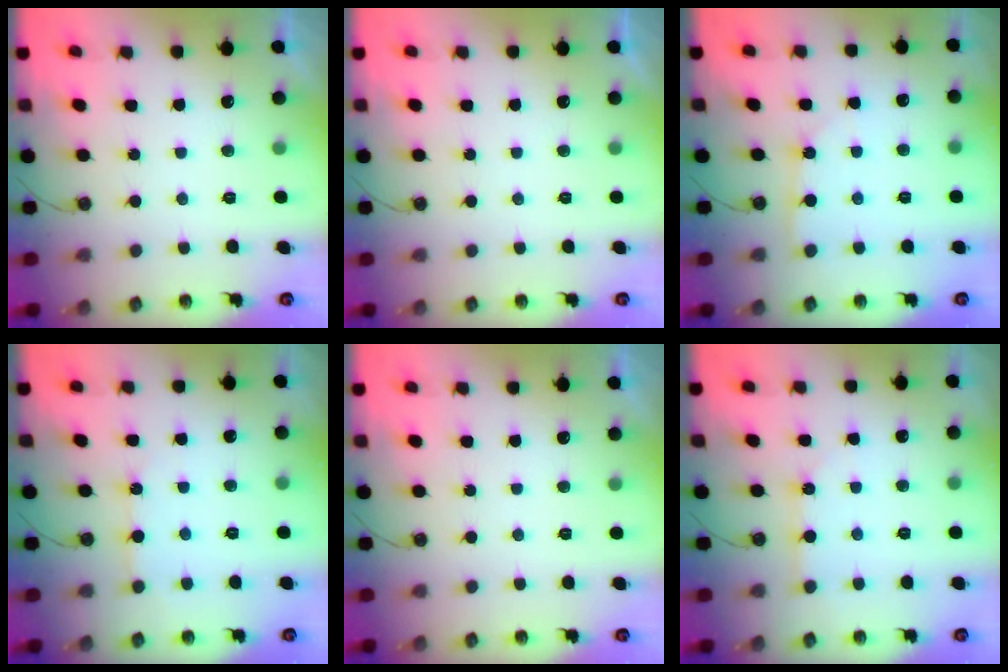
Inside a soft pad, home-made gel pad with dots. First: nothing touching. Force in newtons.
{"total": 0.0}
{"total": 1.8, "press": 1.7, "slide": 0.3}
{"total": 5.0, "press": 5.0, "slide": 0.3}
{"total": 0.0}
{"total": 2.8, "press": 2.8, "slide": 0.2}